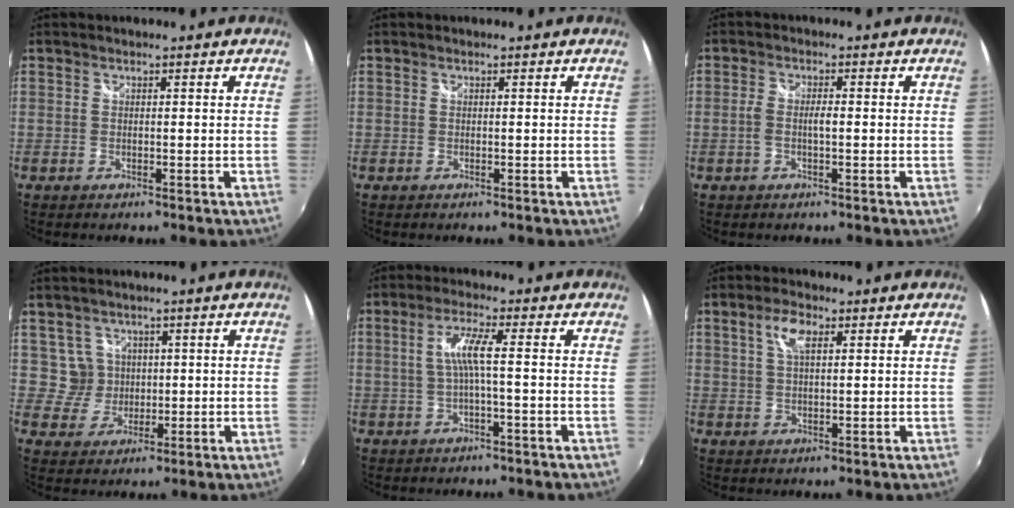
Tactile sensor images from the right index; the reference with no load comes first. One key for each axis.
{"total": 0.0}
{"total": 2.7, "fx": -0.5, "fy": 0.6, "fz": 2.6, "tx": -0.053, "ty": 0.001, "tz": -0.010}
{"total": 4.6, "fx": 1.3, "fy": 4.4, "fz": 0.2, "tx": 0.000, "ty": 0.012, "tz": 0.028}
{"total": 4.5, "fx": -0.5, "fy": -0.2, "fz": 4.5, "tx": -0.093, "ty": 0.002, "tz": -0.004}
{"total": 4.6, "fx": 1.9, "fy": 1.9, "fz": 3.7, "tx": -0.069, "ty": 0.007, "tz": 0.035}